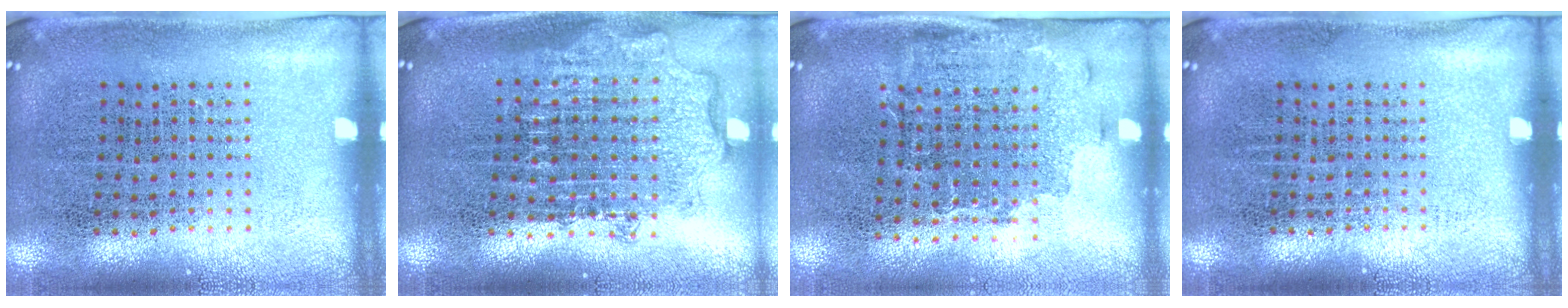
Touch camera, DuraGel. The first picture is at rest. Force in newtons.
{"total": 1.8, "press": 1.5, "slide": 1.1}
{"total": 1.5, "press": 1.2, "slide": 0.9}
{"total": 0.0}